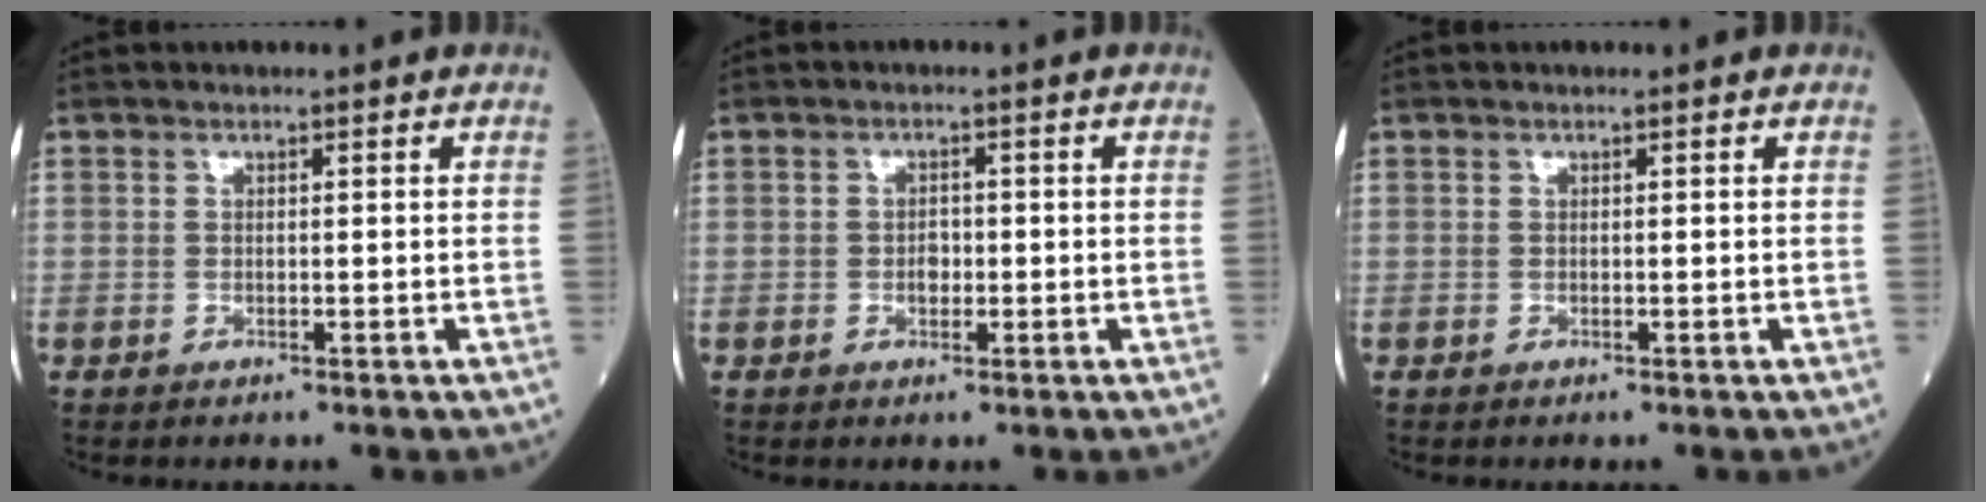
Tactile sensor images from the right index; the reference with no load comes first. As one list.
[{"total": 1.7, "force": [-0.4, 1.2, 1.1], "torque": [-0.016, 0.005, -0.005]}, {"total": 0.0}]